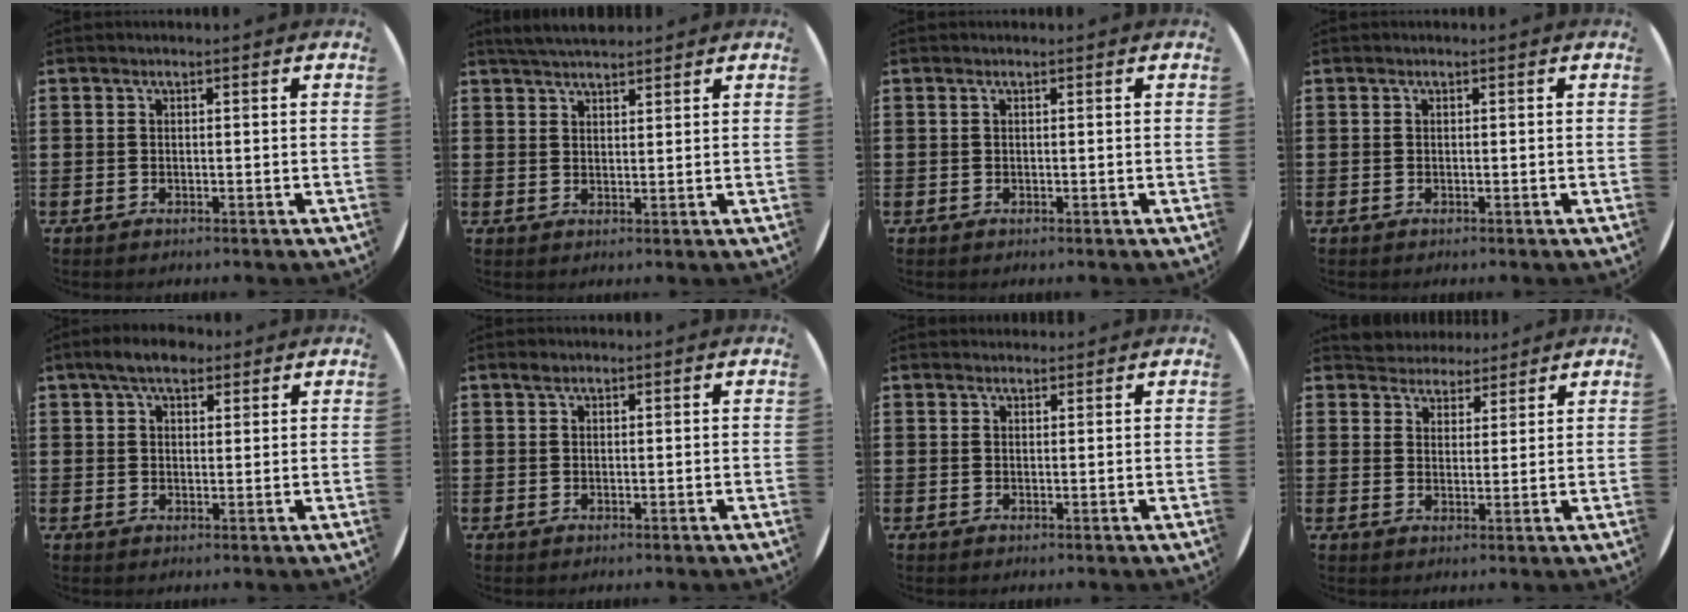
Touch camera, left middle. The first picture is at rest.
{"total": 3.8, "force": [3.7, 0.5, 0.9], "torque": [-0.025, -0.005, 0.068]}
{"total": 0.0}
{"total": 0.0}
{"total": 4.3, "force": [3.3, 2.0, 1.9], "torque": [-0.028, 0.002, 0.057]}
{"total": 0.9, "force": [0.7, 0.5, 0.3], "torque": [0.001, 0.002, 0.011]}
{"total": 0.9, "force": [0.9, 0.2, -0.1], "torque": [0.009, -0.001, 0.015]}
{"total": 4.1, "force": [3.8, 1.5, -0.2], "torque": [-0.009, -0.008, 0.072]}